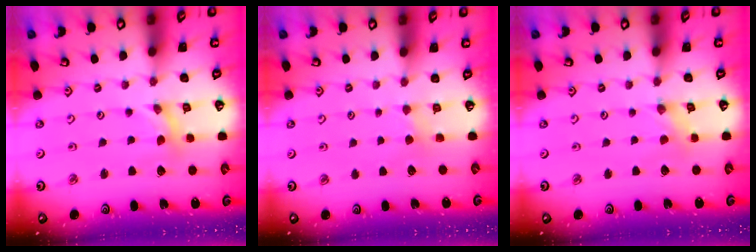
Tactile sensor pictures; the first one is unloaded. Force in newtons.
{"total": 2.0, "press": 2.0, "slide": 0.3}
{"total": 0.0}